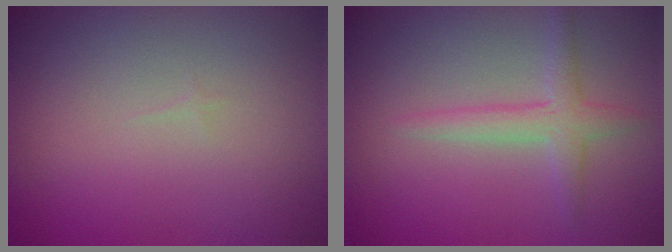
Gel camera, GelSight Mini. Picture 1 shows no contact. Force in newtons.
{"total": 2.4, "press": 2.4, "slide": 0.2}